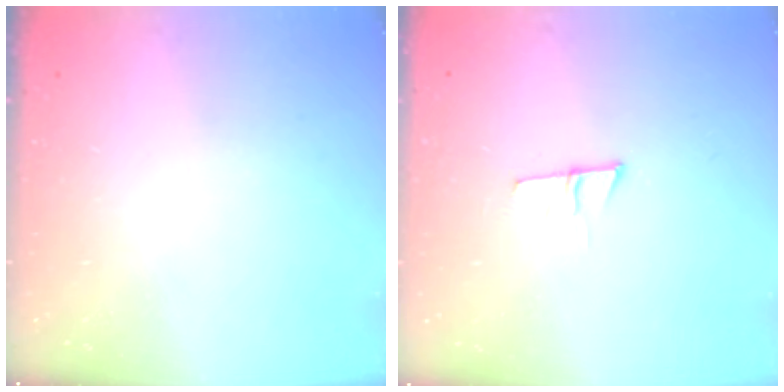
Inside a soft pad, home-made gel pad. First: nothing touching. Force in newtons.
{"total": 6.0, "press": 5.9, "slide": 1.0}